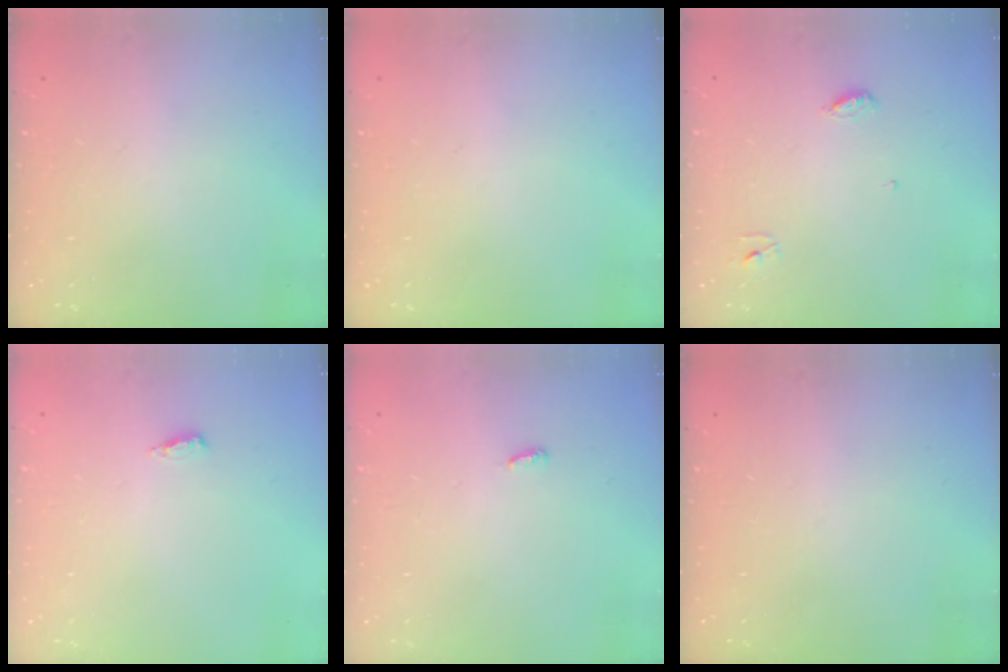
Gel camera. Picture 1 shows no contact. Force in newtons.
{"total": 0.0}
{"total": 3.4, "press": 3.4, "slide": 0.3}
{"total": 2.7, "press": 2.5, "slide": 1.0}
{"total": 2.6, "press": 2.6, "slide": 0.2}
{"total": 0.0}